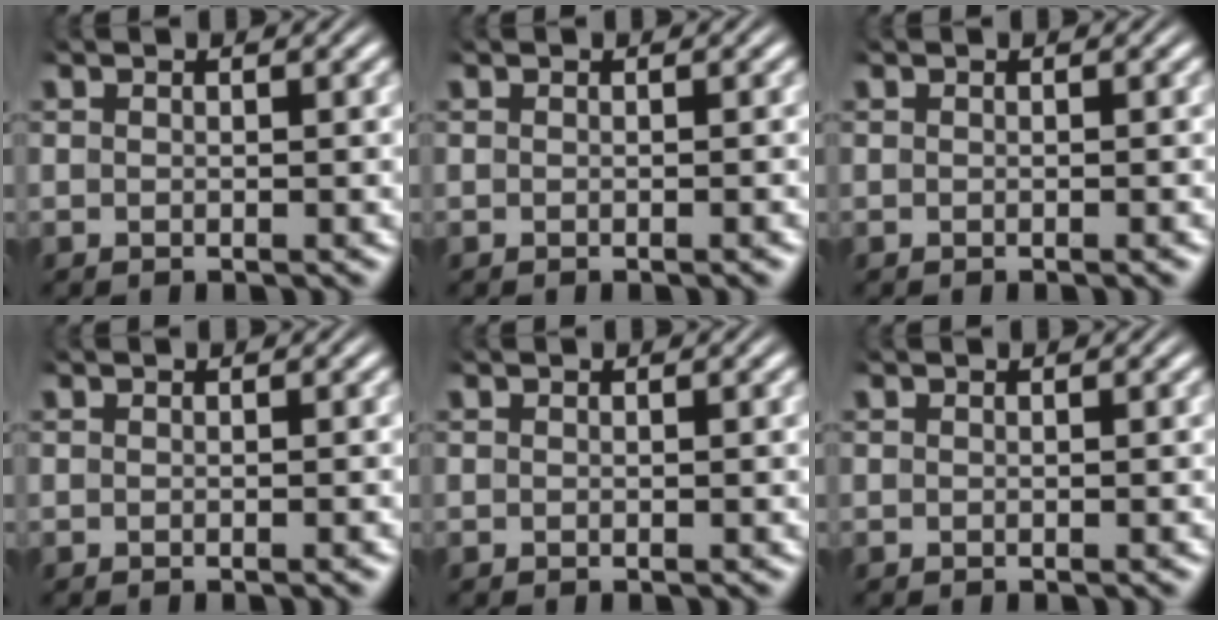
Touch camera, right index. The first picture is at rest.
{"total": 0.0}
{"total": 0.0}
{"total": 0.0}
{"total": 0.0}
{"total": 0.0}